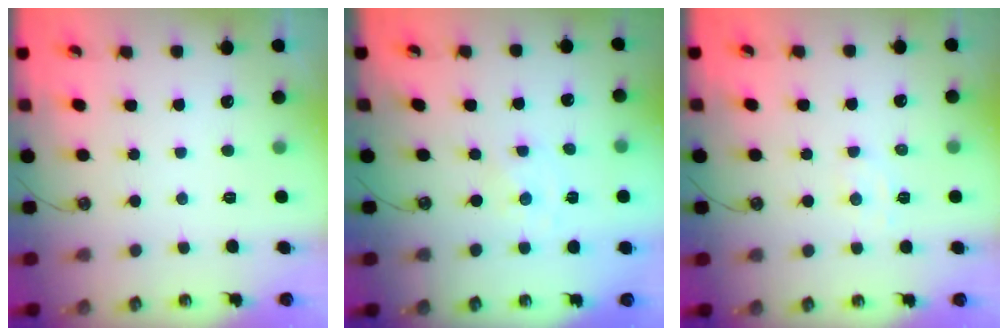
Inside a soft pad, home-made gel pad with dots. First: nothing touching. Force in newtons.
{"total": 0.0}
{"total": 4.8, "press": 4.8, "slide": 0.6}